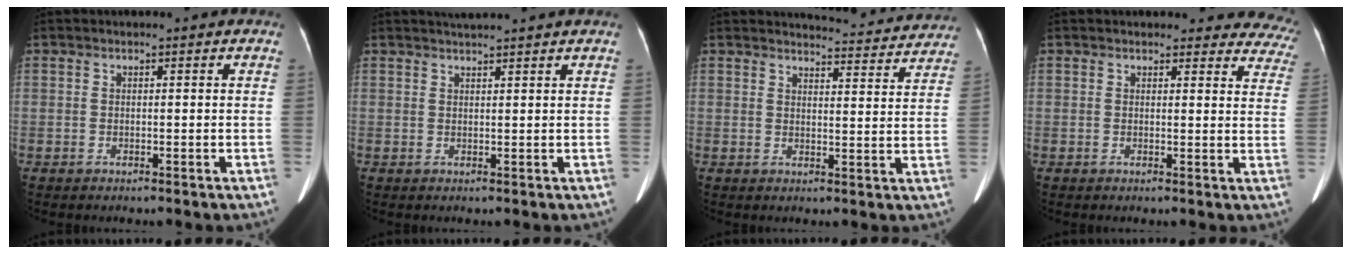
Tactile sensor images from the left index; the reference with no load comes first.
{"total": 3.5, "force": [3.2, -0.7, 1.2], "torque": [-0.015, 0.021, 0.049]}
{"total": 12.2, "force": [12.0, 1.5, 1.6], "torque": [-0.002, -0.025, 0.121]}
{"total": 14.4, "force": [13.5, 4.6, 1.8], "torque": [0.033, -0.047, 0.107]}